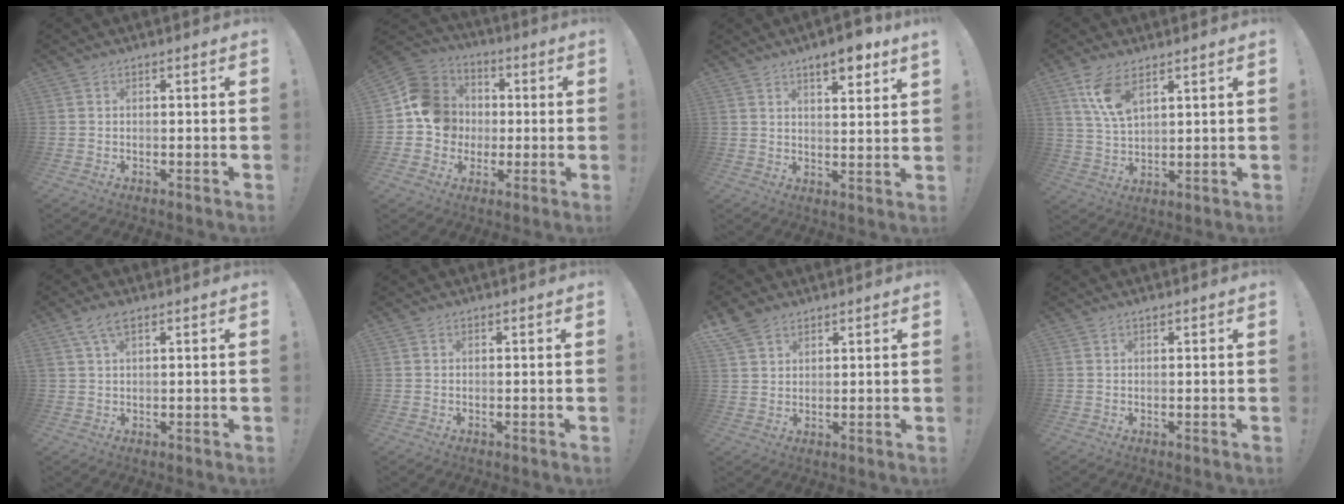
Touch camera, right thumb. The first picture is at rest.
{"total": 14.3, "force": [-0.2, 13.2, 5.4], "torque": [-0.066, 0.021, 0.013]}
{"total": 7.4, "force": [5.3, 1.3, 5.0], "torque": [-0.068, -0.030, 0.087]}
{"total": 9.5, "force": [5.7, 4.3, 6.3], "torque": [-0.131, -0.019, 0.107]}
{"total": 5.0, "force": [2.9, 2.1, 3.6], "torque": [-0.066, -0.002, 0.055]}
{"total": 0.6, "force": [0.4, 0.4, 0.0], "torque": [0.008, -0.003, 0.007]}
{"total": 6.5, "force": [4.7, 4.0, 2.1], "torque": [-0.041, -0.020, 0.092]}
{"total": 0.7, "force": [0.7, 0.0, 0.2], "torque": [-0.003, -0.002, 0.014]}